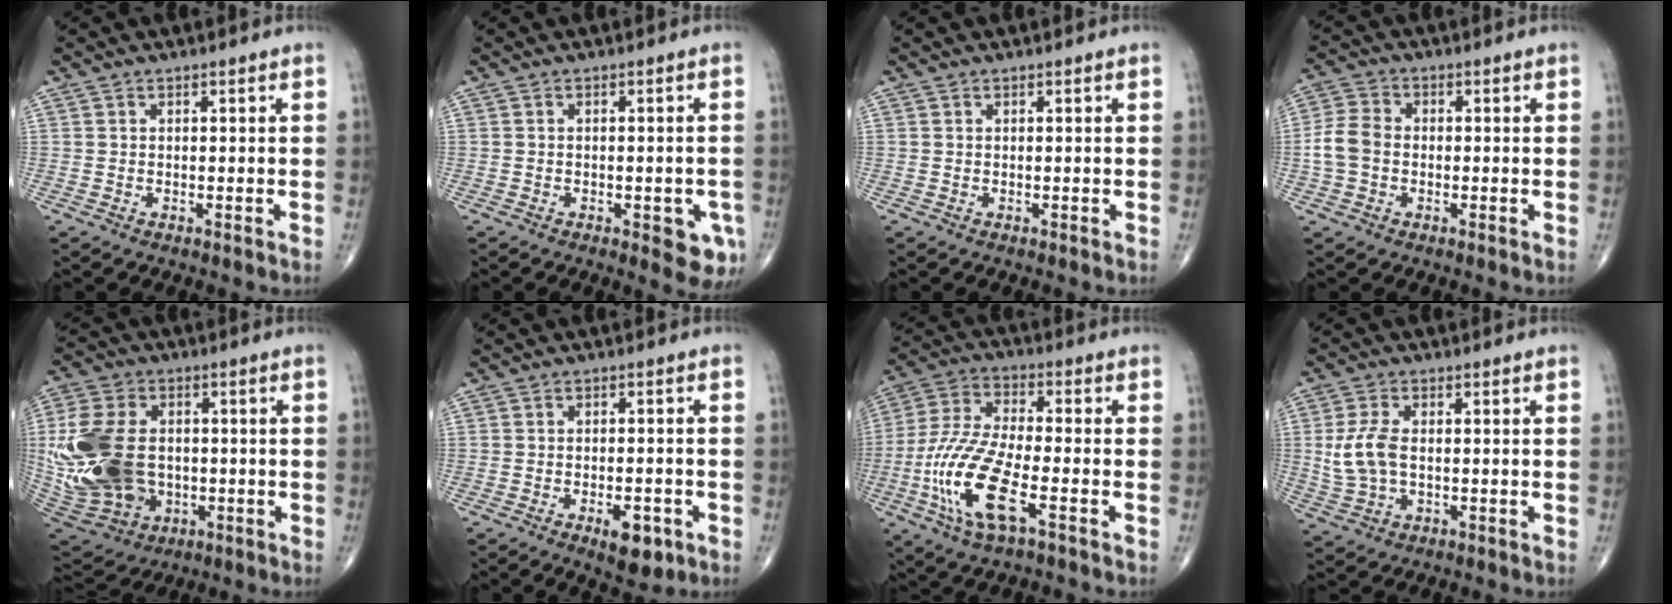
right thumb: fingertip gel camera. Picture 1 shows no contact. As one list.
[{"total": 6.2, "force": [-2.4, 2.6, 5.1], "torque": [-0.041, 0.000, -0.025]}, {"total": 0.0}, {"total": 6.1, "force": [-0.9, 4.7, 3.8], "torque": [-0.079, 0.018, -0.026]}, {"total": 23.4, "force": [-0.8, 16.5, 16.5], "torque": [-0.369, -0.003, 0.007]}, {"total": 6.6, "force": [-3.0, 2.9, 5.0], "torque": [-0.060, 0.009, -0.037]}, {"total": 15.5, "force": [-5.4, 4.8, 13.7], "torque": [-0.305, 0.016, -0.106]}, {"total": 7.3, "force": [0.1, 4.2, 6.0], "torque": [-0.132, 0.002, 0.004]}]